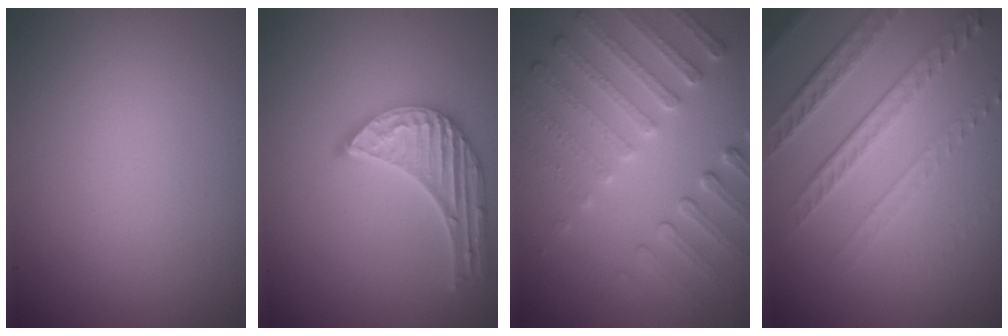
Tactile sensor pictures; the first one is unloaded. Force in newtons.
{"total": 5.0, "press": 3.8, "slide": 3.2}
{"total": 5.1, "press": 3.9, "slide": 3.3}
{"total": 5.0, "press": 3.4, "slide": 3.7}